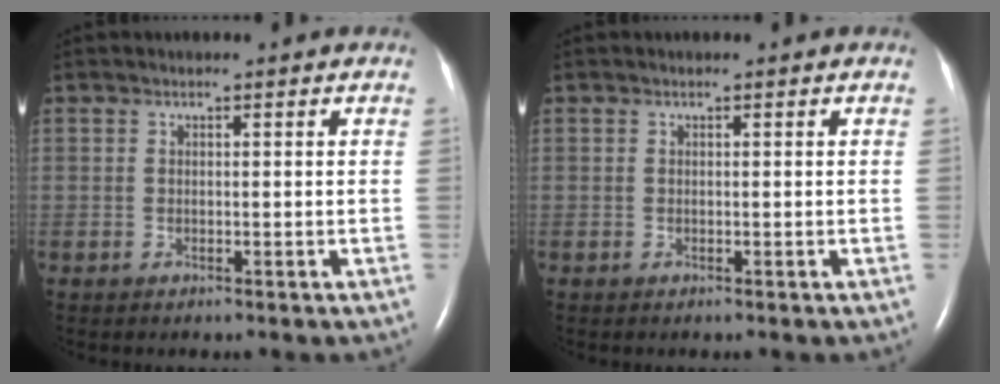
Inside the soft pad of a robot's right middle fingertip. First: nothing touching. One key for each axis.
{"total": 0.0}